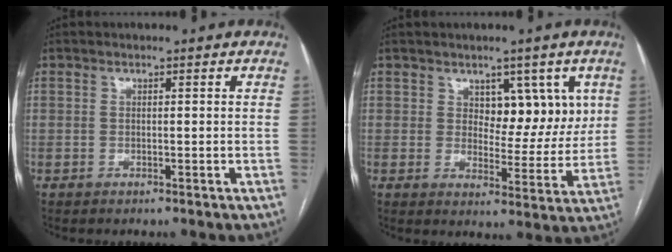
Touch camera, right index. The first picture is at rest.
{"total": 7.0, "force": [3.1, 4.1, 4.8], "torque": [-0.049, 0.006, 0.051]}